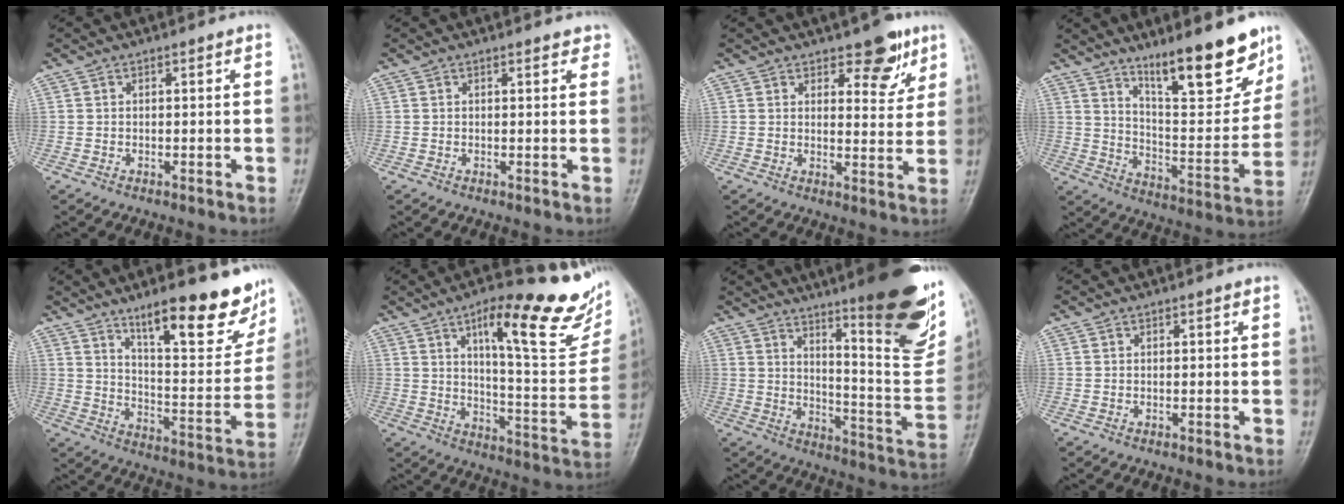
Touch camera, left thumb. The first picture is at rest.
{"total": 1.6, "force": [1.2, 0.8, 0.7], "torque": [0.006, -0.003, 0.008]}
{"total": 7.2, "force": [4.6, 3.4, 4.2], "torque": [-0.023, -0.029, 0.061]}
{"total": 17.6, "force": [12.4, 4.5, 11.7], "torque": [-0.136, -0.085, 0.204]}
{"total": 19.3, "force": [12.9, 5.5, 13.2], "torque": [-0.141, -0.080, 0.200]}
{"total": 23.8, "force": [13.2, 6.5, 18.7], "torque": [-0.217, -0.047, 0.195]}
{"total": 26.1, "force": [15.8, 5.2, 20.2], "torque": [-0.251, -0.087, 0.225]}
{"total": 0.0}